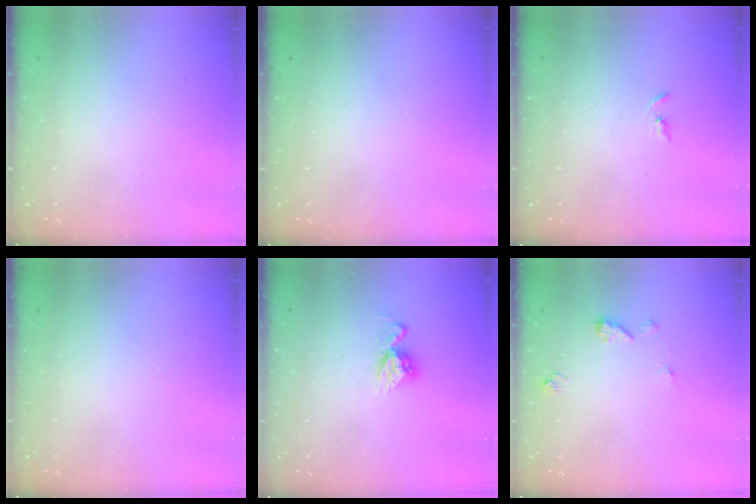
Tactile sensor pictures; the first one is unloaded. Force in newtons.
{"total": 0.0}
{"total": 2.4, "press": 2.3, "slide": 0.2}
{"total": 0.0}
{"total": 8.4, "press": 8.4, "slide": 0.7}
{"total": 7.0, "press": 7.0, "slide": 0.7}